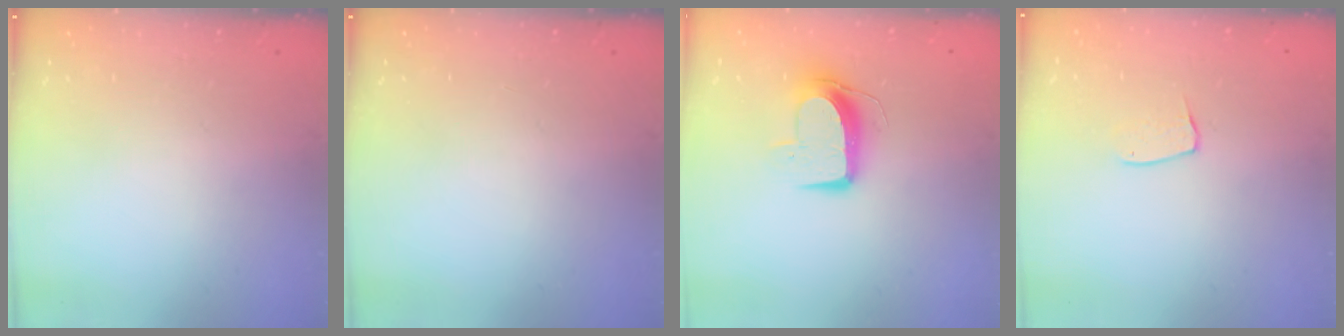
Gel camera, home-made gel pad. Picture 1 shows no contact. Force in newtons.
{"total": 0.0}
{"total": 9.6, "press": 9.6, "slide": 0.7}
{"total": 5.6, "press": 5.6, "slide": 0.3}